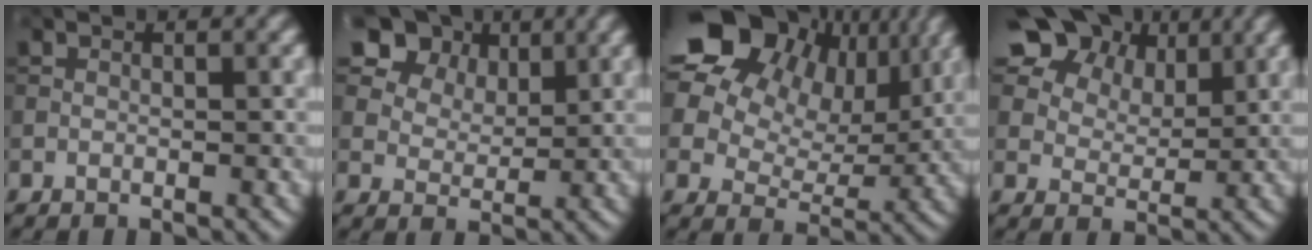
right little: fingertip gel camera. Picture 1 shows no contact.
{"total": 9.1, "force": [5.9, 5.7, 3.9], "torque": [-0.099, 0.003, 0.109]}
{"total": 22.1, "force": [11.7, 14.8, 11.5], "torque": [-0.259, 0.074, 0.183]}
{"total": 14.8, "force": [9.5, 8.9, 7.1], "torque": [-0.164, 0.025, 0.181]}